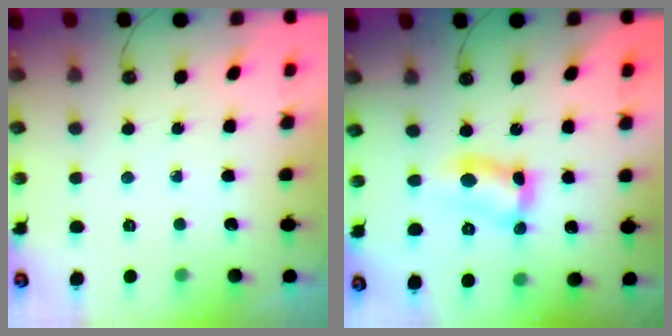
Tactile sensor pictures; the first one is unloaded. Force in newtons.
{"total": 8.9, "press": 8.9, "slide": 0.4}